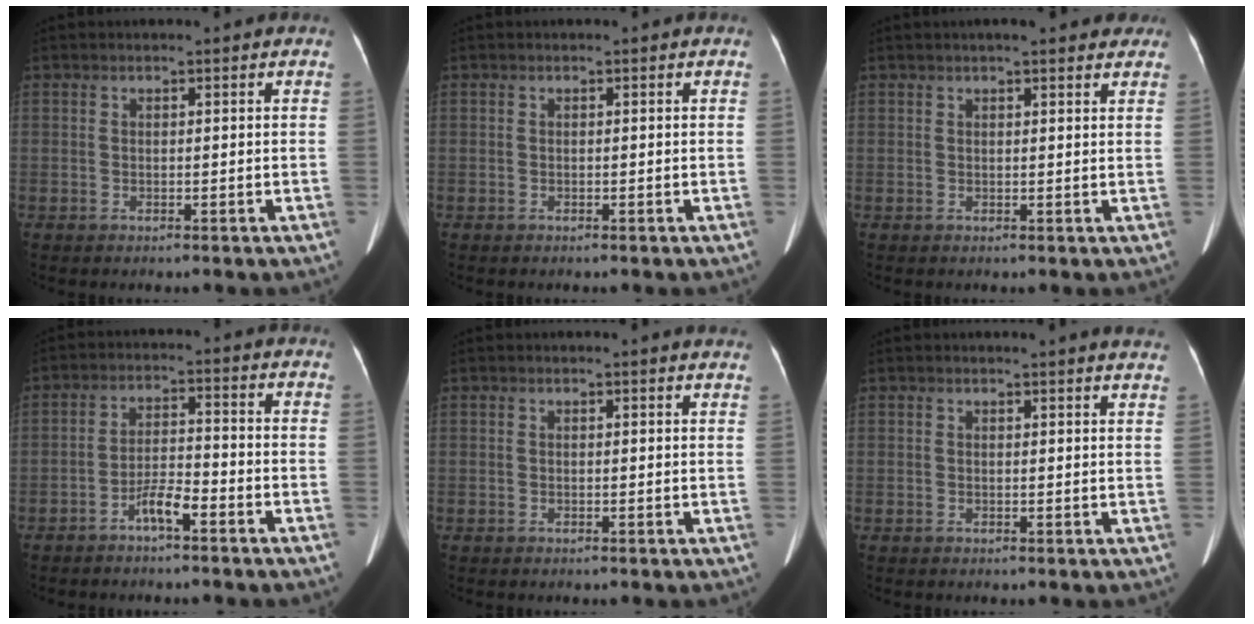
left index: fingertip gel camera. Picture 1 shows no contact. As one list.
[{"total": 0.0}, {"total": 8.2, "force": [6.9, 1.6, 4.1], "torque": [-0.042, 0.016, 0.075]}, {"total": 4.1, "force": [-2.8, 0.6, 3.0], "torque": [-0.062, 0.008, -0.052]}, {"total": 3.0, "force": [2.9, 0.0, 0.8], "torque": [-0.012, -0.004, 0.015]}, {"total": 6.8, "force": [6.3, -0.1, 2.3], "torque": [-0.027, -0.003, 0.049]}]